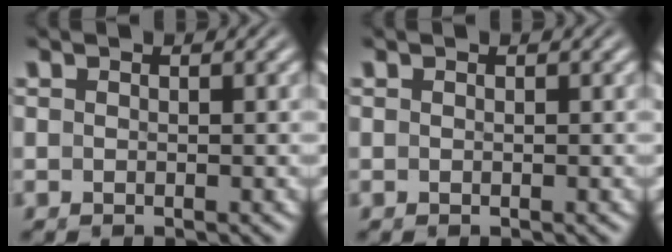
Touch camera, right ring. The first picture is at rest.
{"total": 0.0}